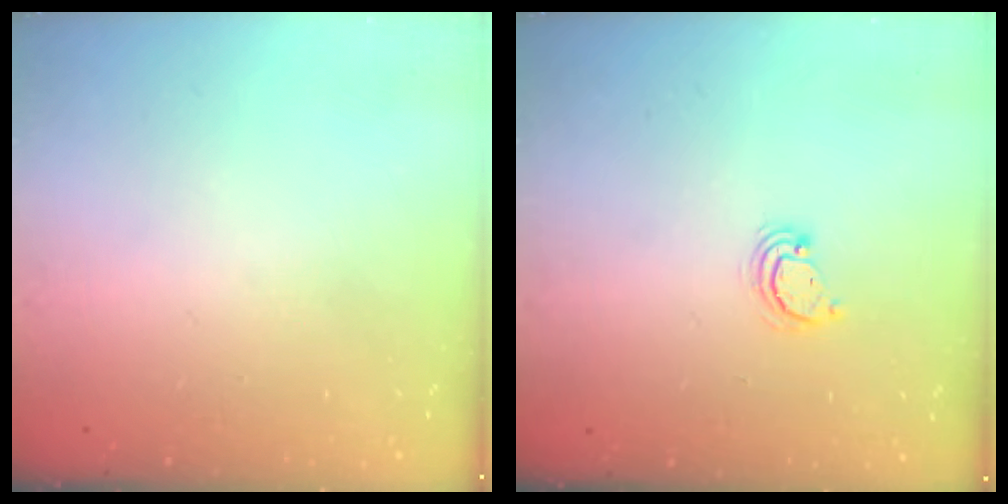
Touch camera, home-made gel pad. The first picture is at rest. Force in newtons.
{"total": 3.0, "press": 3.0, "slide": 0.2}